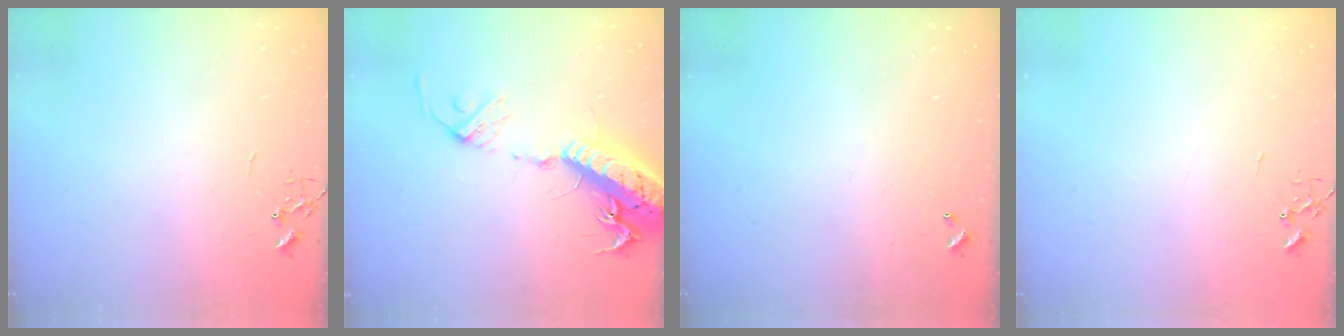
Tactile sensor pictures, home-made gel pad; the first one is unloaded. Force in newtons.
{"total": 20.6, "press": 20.2, "slide": 4.3}
{"total": 0.0}
{"total": 0.0}